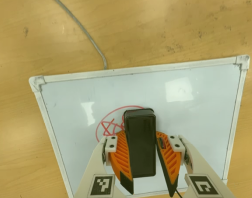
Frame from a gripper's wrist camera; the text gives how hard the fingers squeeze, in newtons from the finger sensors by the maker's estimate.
{"total": 13.8, "left": 14.5, "right": 13.1}